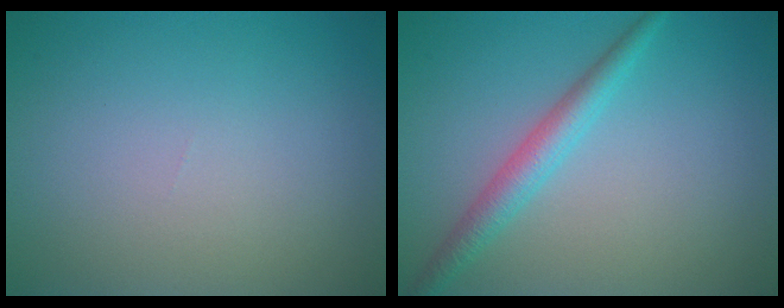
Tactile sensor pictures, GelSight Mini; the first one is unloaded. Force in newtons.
{"total": 2.8, "press": 2.8, "slide": 0.1}